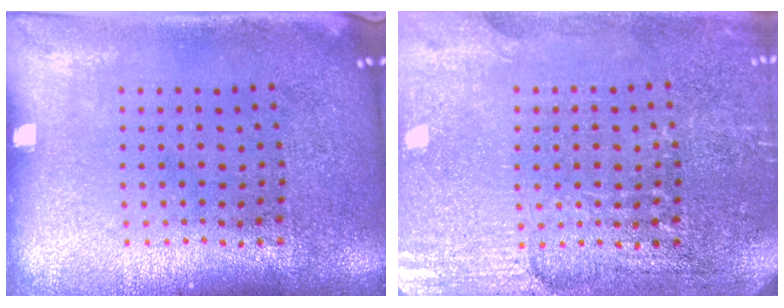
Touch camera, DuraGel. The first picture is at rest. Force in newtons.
{"total": 2.9, "press": 2.9, "slide": 0.3}